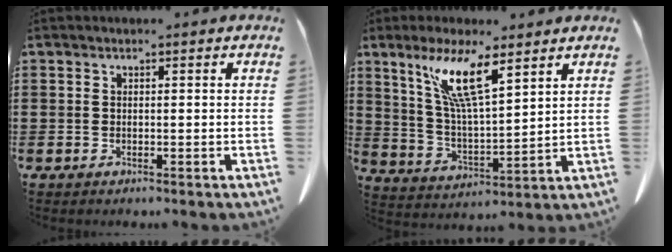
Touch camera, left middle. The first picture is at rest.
{"total": 10.3, "force": [6.5, 1.9, 7.8], "torque": [-0.168, -0.015, 0.115]}